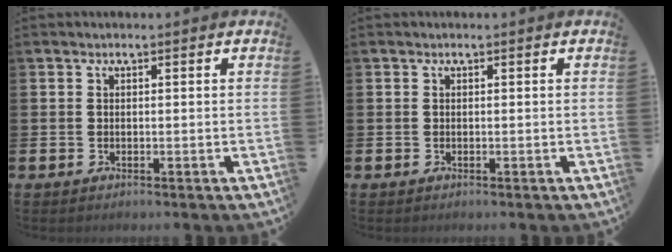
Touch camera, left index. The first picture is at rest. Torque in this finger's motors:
{"motor_torque": [0.00, 0.00, 0.00, 0.00]}